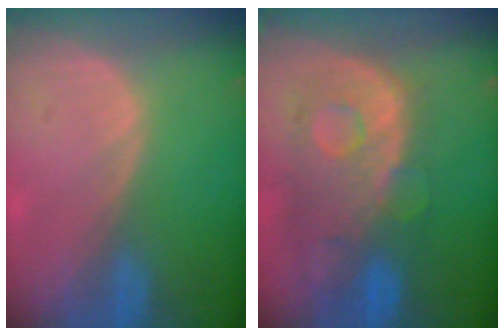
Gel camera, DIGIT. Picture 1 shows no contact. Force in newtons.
{"total": 11.2, "press": 9.7, "slide": 5.6}